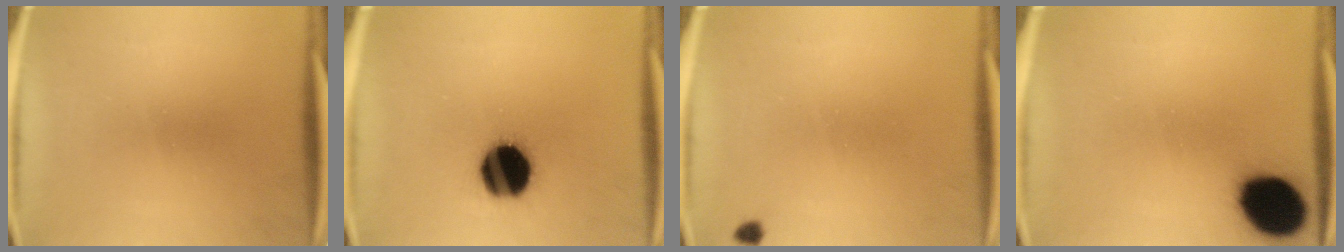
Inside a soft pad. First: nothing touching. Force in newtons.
{"total": 17.4}
{"total": 1.0}
{"total": 15.8}